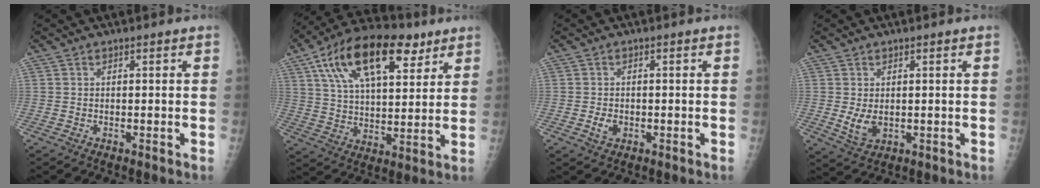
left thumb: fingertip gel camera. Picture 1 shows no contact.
{"total": 21.9, "force": [10.8, 10.9, 15.7], "torque": [-0.250, -0.007, 0.185]}
{"total": 2.5, "force": [-0.7, 1.8, 1.6], "torque": [-0.026, 0.002, -0.010]}
{"total": 4.3, "force": [-0.1, 2.8, 3.3], "torque": [-0.055, -0.010, 0.008]}